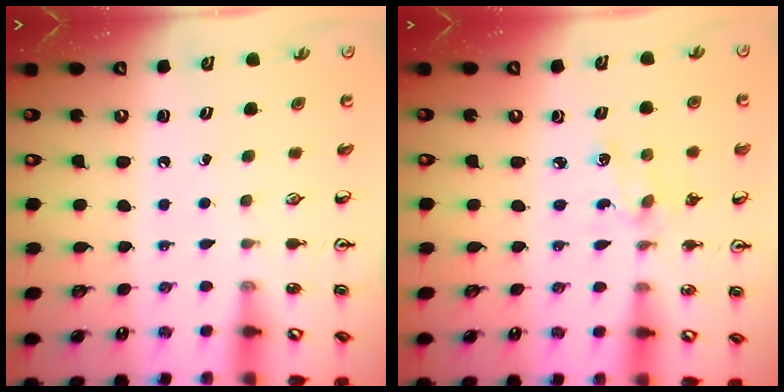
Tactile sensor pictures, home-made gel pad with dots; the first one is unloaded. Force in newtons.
{"total": 1.9, "press": 1.9, "slide": 0.4}